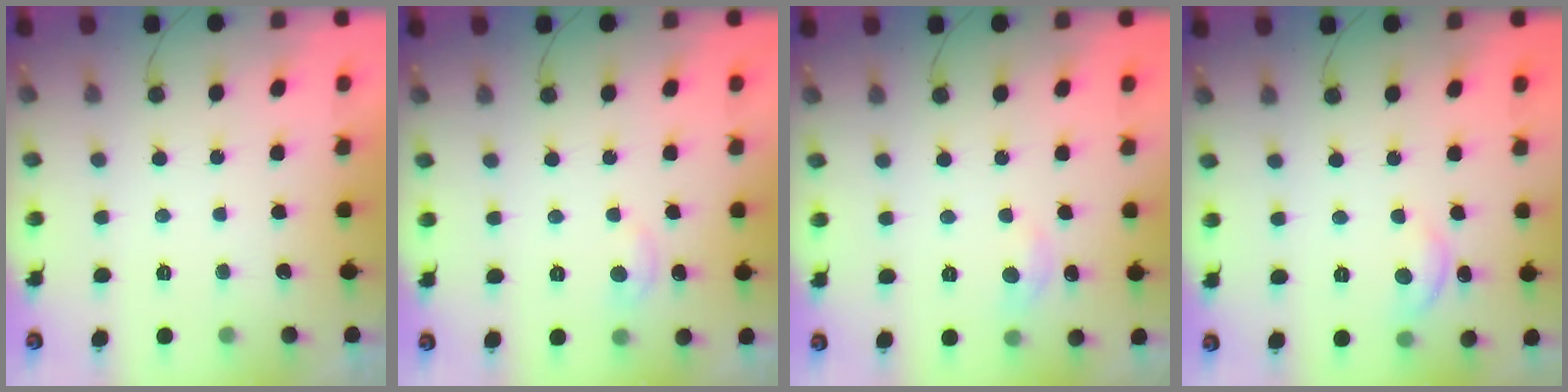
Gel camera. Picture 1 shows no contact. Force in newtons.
{"total": 5.9, "press": 5.8, "slide": 0.8}
{"total": 6.8, "press": 6.7, "slide": 1.0}
{"total": 5.8, "press": 5.7, "slide": 0.6}